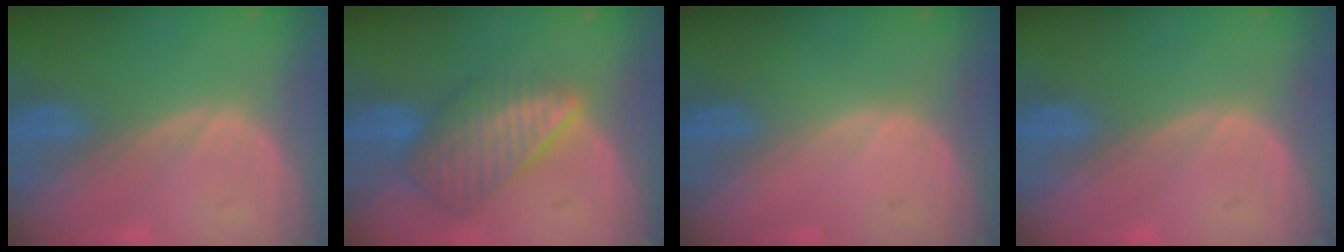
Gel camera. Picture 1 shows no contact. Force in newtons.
{"total": 8.6, "press": 7.5, "slide": 4.1}
{"total": 0.0}
{"total": 0.0}